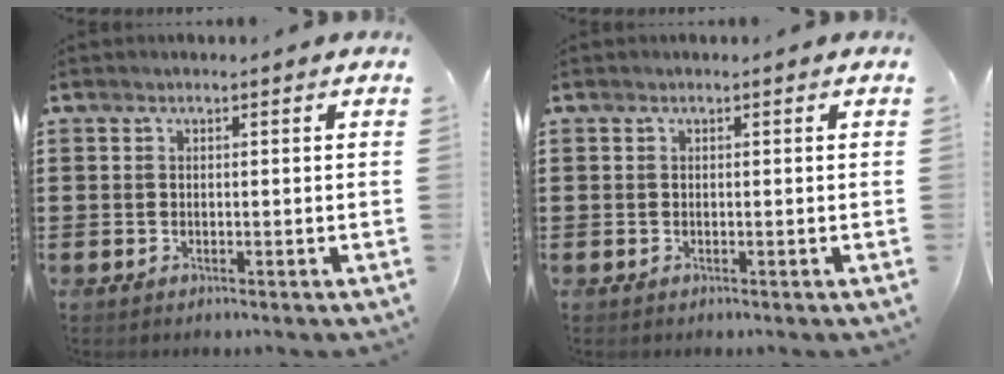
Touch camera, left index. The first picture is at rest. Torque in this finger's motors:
{"motor_torque": [-0.01, 0.00, 0.00, -0.01]}